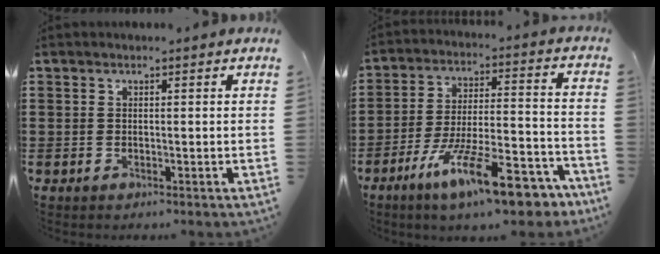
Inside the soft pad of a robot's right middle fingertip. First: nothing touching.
{"total": 15.5, "force": [-10.8, 3.3, 10.7], "torque": [-0.171, 0.041, -0.184]}